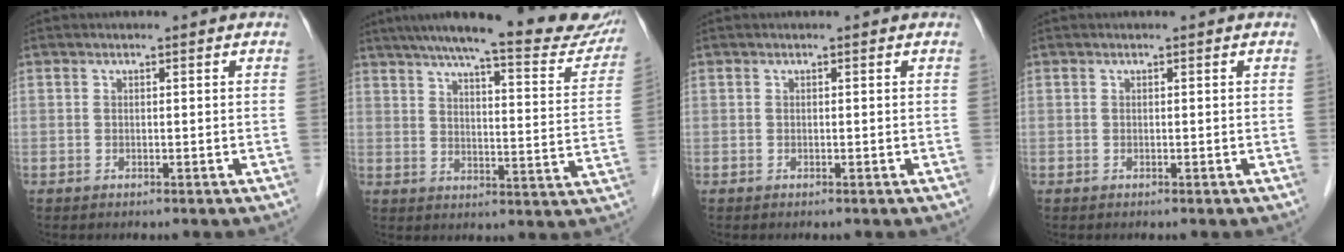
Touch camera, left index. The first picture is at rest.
{"total": 24.0, "force": [20.5, 3.3, 12.0], "torque": [-0.172, -0.031, 0.253]}
{"total": 0.0}
{"total": 0.0}